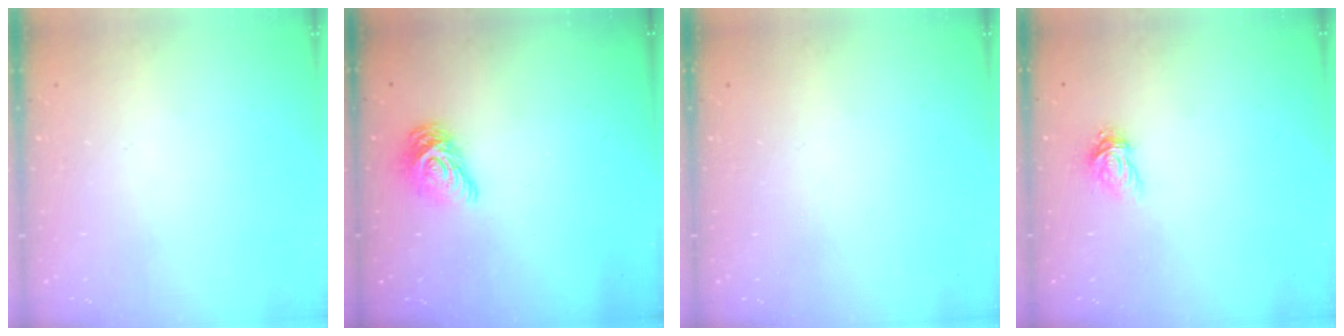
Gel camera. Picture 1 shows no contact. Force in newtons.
{"total": 10.5, "press": 10.5, "slide": 0.4}
{"total": 0.0}
{"total": 3.1, "press": 3.1, "slide": 0.1}